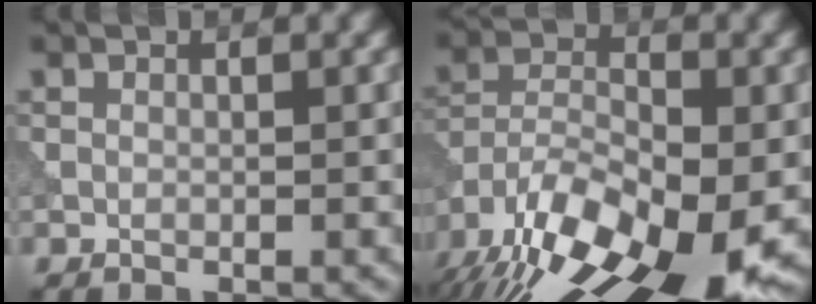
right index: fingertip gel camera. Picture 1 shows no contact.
{"total": 16.7, "force": [-10.3, 7.3, 10.9], "torque": [-0.196, -0.010, -0.164]}